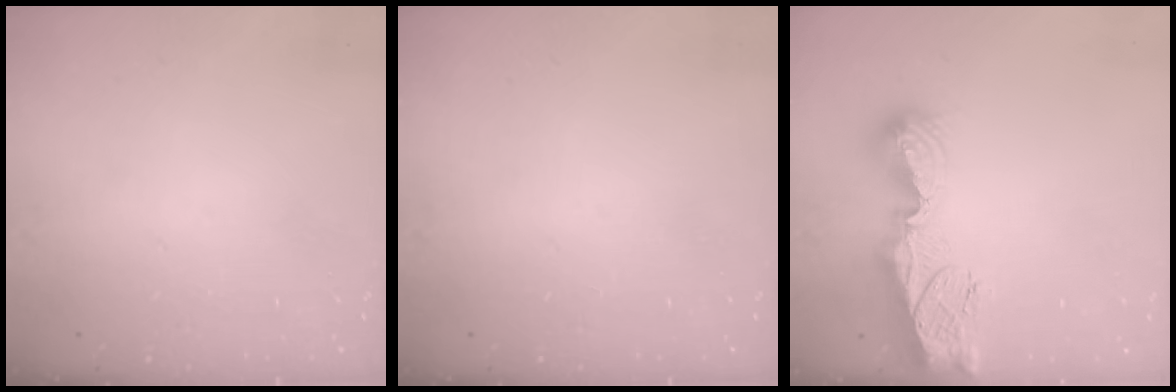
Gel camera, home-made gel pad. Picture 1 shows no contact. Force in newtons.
{"total": 0.0}
{"total": 11.5, "press": 11.4, "slide": 1.4}